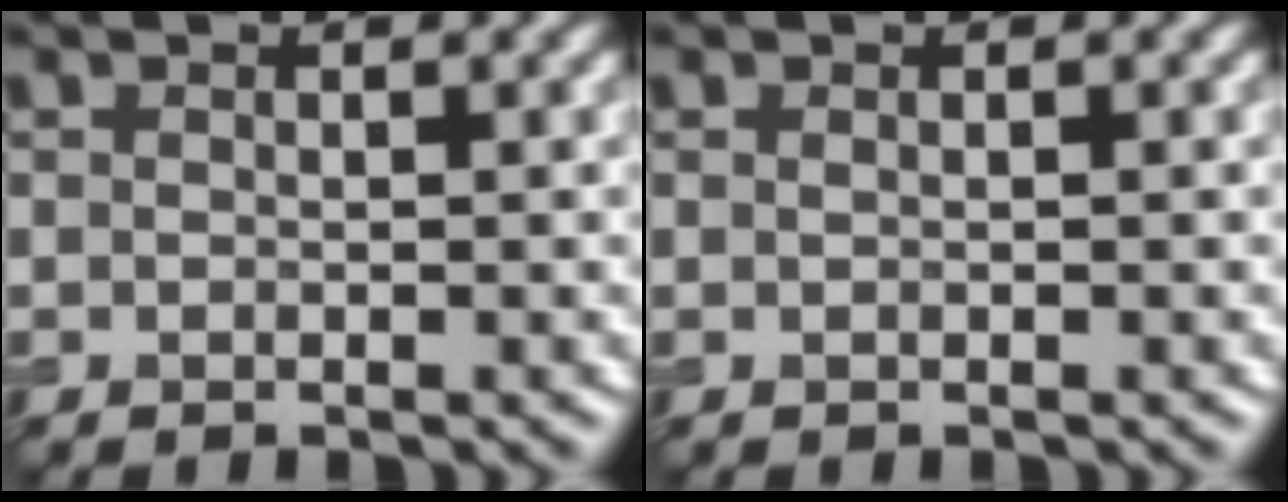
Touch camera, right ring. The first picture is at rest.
{"total": 0.0}